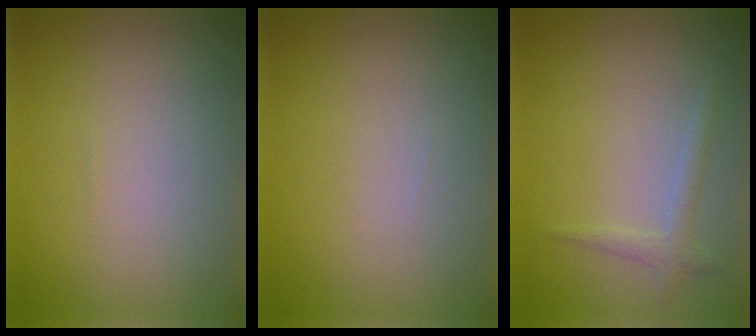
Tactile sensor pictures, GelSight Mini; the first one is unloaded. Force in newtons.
{"total": 0.0}
{"total": 1.5, "press": 1.5, "slide": 0.0}